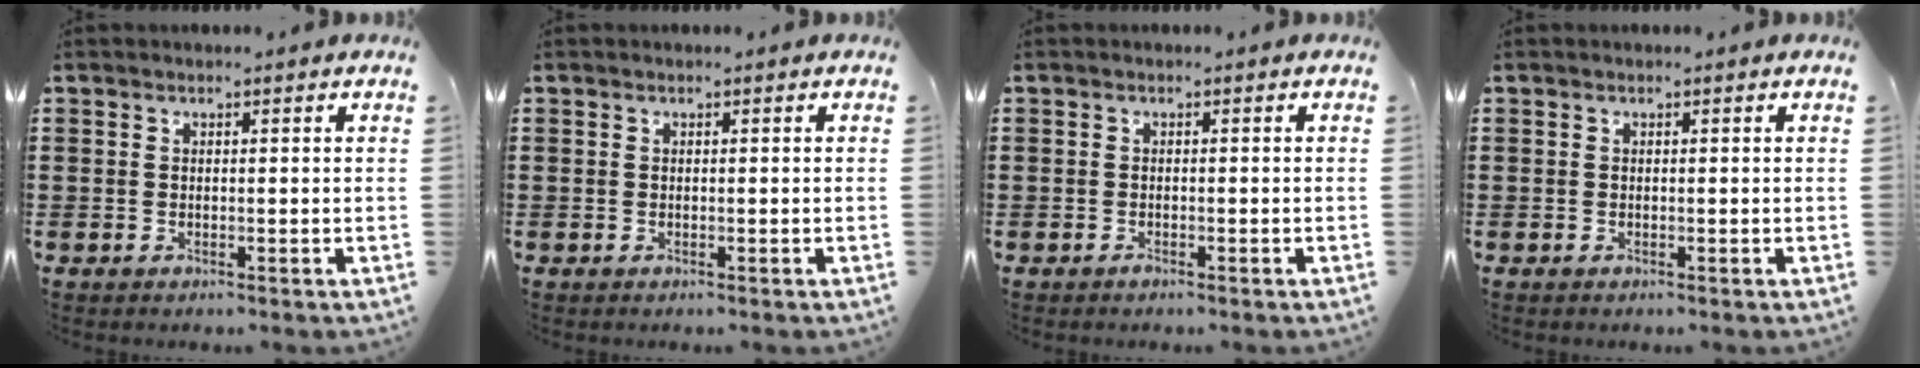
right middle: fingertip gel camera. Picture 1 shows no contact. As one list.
[{"total": 0.0}, {"total": 0.6, "force": [-0.5, 0.1, 0.3], "torque": [-0.008, -0.005, -0.009]}, {"total": 0.0}]